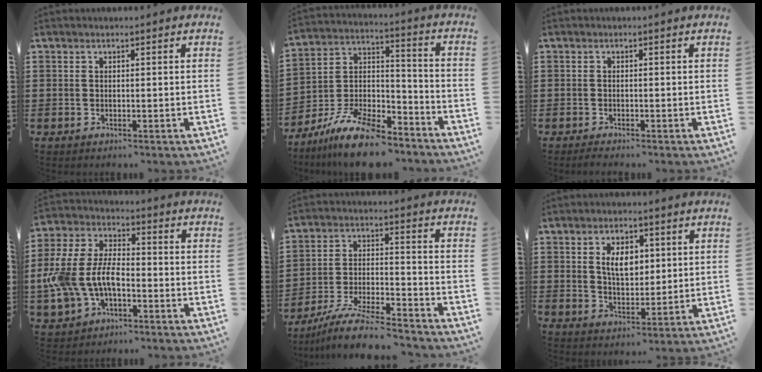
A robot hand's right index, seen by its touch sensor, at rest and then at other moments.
{"total": 12.5, "force": [-10.3, 3.6, 6.1], "torque": [-0.122, 0.034, -0.197]}
{"total": 0.9, "force": [-0.9, 0.0, 0.1], "torque": [-0.003, -0.003, -0.019]}
{"total": 9.2, "force": [-2.8, 5.3, 6.9], "torque": [-0.186, -0.006, -0.058]}
{"total": 10.3, "force": [-9.2, 1.0, 4.5], "torque": [-0.083, 0.020, -0.177]}
{"total": 5.6, "force": [1.5, 3.3, 4.3], "torque": [-0.079, 0.006, 0.020]}